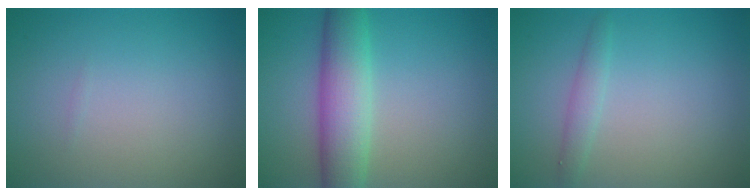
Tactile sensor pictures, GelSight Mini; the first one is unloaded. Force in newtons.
{"total": 5.8, "press": 5.8, "slide": 0.2}
{"total": 1.4, "press": 1.4, "slide": 0.1}